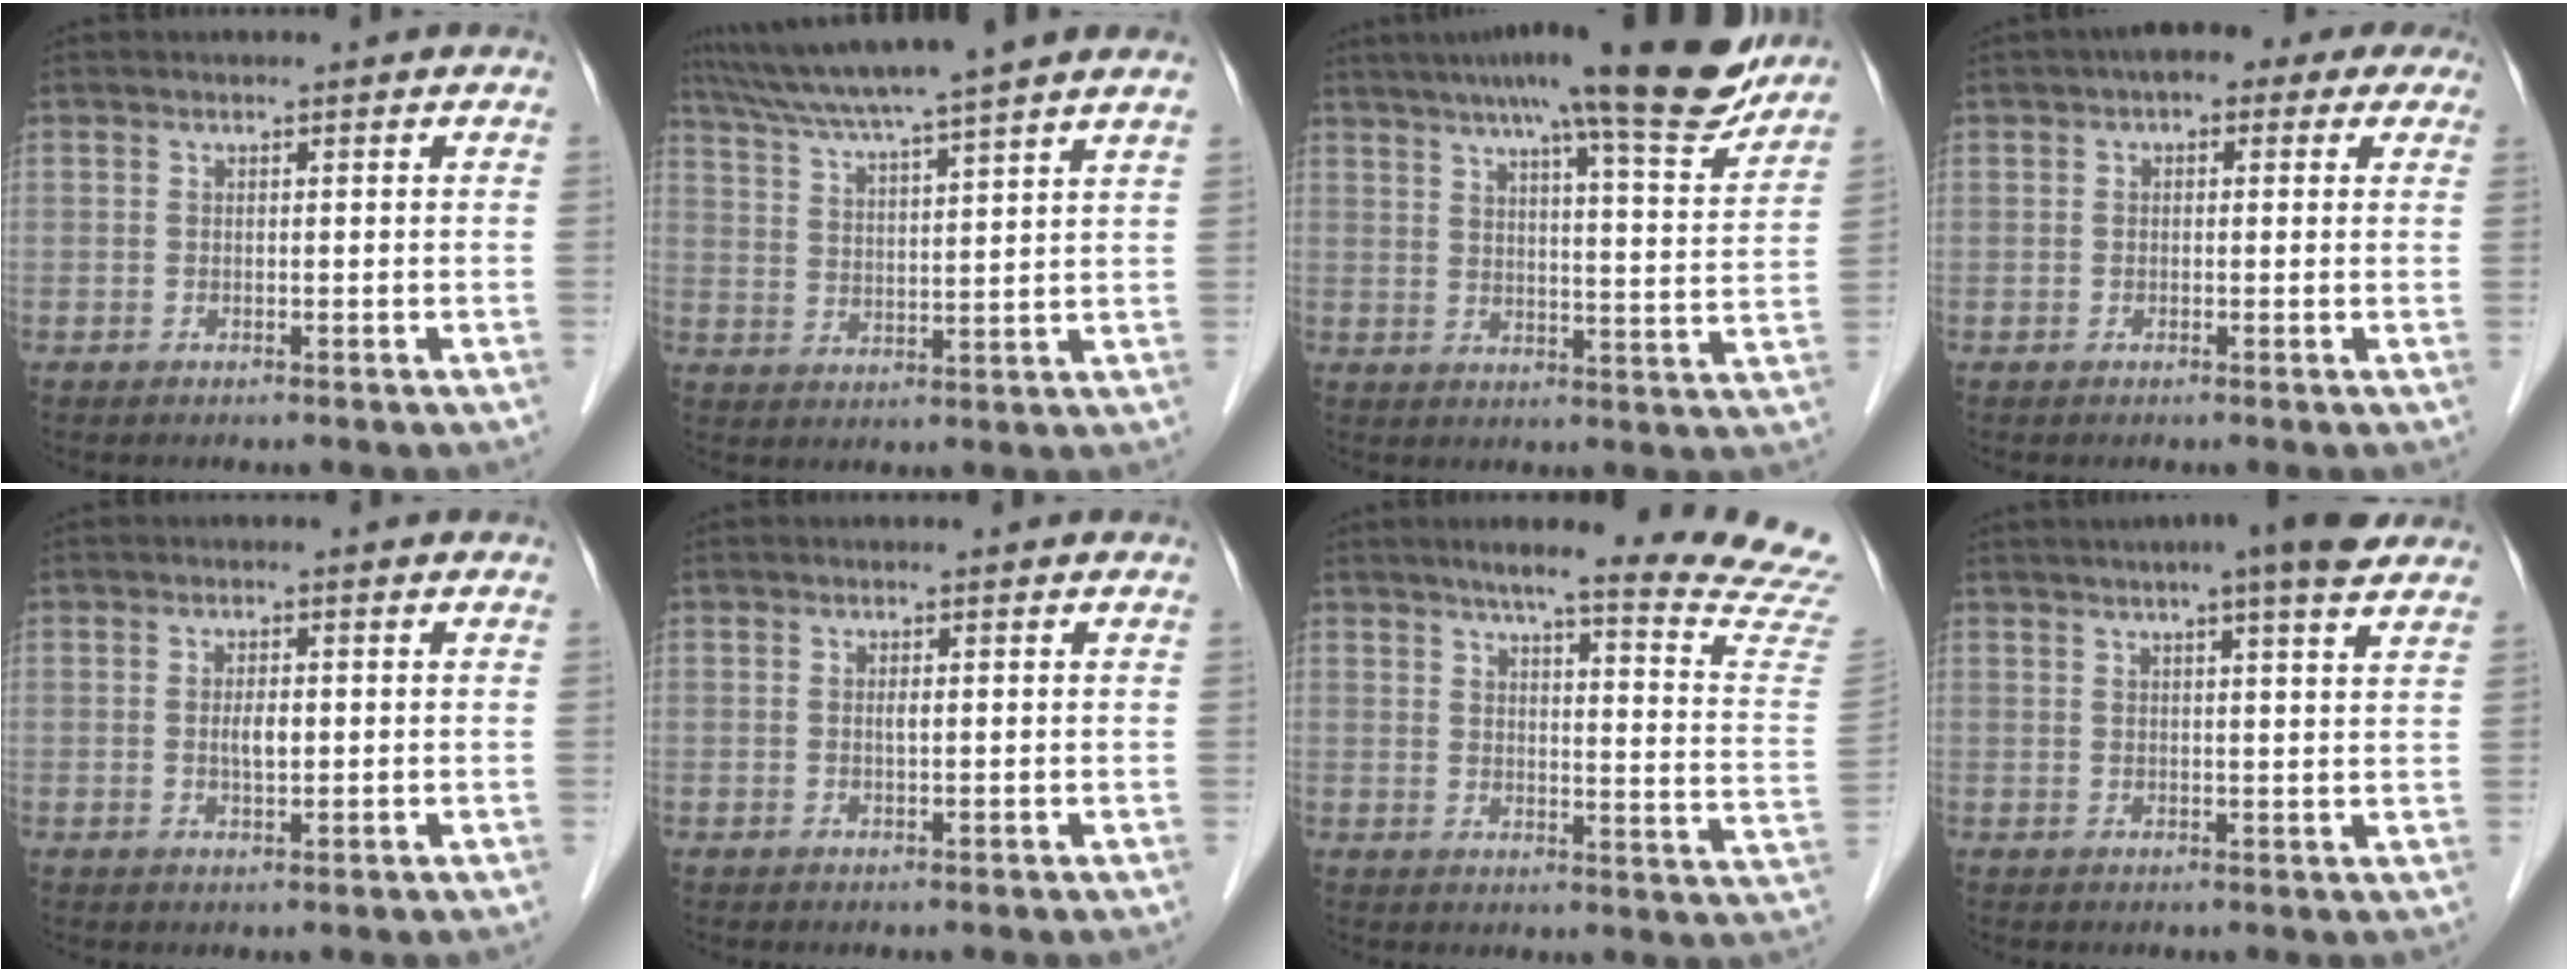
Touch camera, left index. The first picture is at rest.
{"total": 13.8, "force": [11.8, -1.4, 7.1], "torque": [-0.125, 0.021, 0.179]}
{"total": 19.6, "force": [15.8, 1.4, 11.5], "torque": [-0.166, 0.003, 0.206]}
{"total": 6.3, "force": [3.5, 3.3, 4.0], "torque": [-0.040, 0.041, 0.036]}
{"total": 2.4, "force": [0.0, 0.8, 2.2], "torque": [-0.043, -0.001, 0.002]}
{"total": 0.7, "force": [0.1, 0.1, 0.7], "torque": [-0.015, -0.002, 0.001]}
{"total": 21.3, "force": [19.2, -1.0, 9.2], "torque": [-0.122, -0.092, 0.217]}
{"total": 9.6, "force": [7.4, 0.5, 6.2], "torque": [-0.086, 0.015, 0.088]}